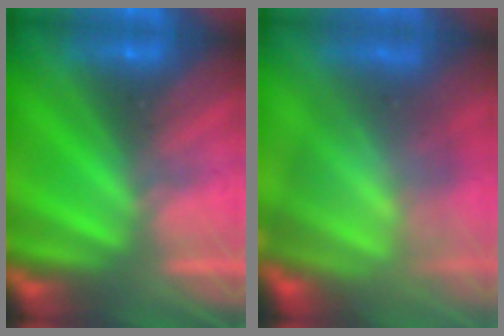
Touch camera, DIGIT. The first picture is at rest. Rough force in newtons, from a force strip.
{"total": 8.5}